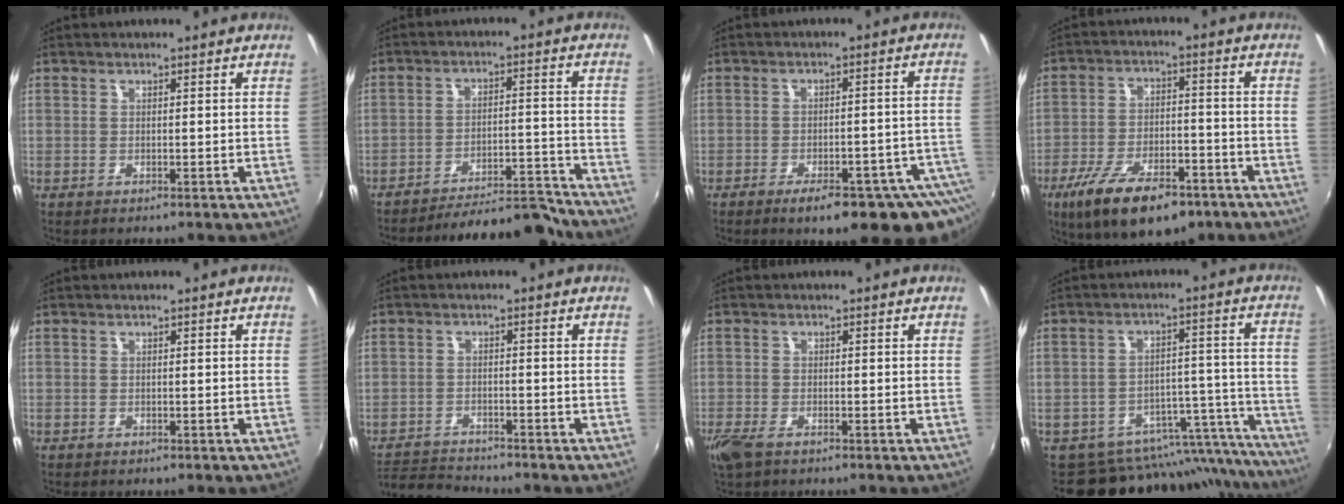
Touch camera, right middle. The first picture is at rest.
{"total": 14.3, "force": [-13.6, 2.0, 3.7], "torque": [-0.065, 0.031, -0.181]}
{"total": 16.6, "force": [-12.0, 4.8, 10.4], "torque": [-0.125, -0.028, -0.147]}
{"total": 16.6, "force": [-10.6, 6.7, 10.9], "torque": [-0.212, -0.026, -0.167]}
{"total": 0.8, "force": [-0.5, 0.6, 0.0], "torque": [-0.002, 0.001, -0.006]}
{"total": 5.2, "force": [-4.9, 1.7, 0.0], "torque": [-0.017, 0.016, -0.091]}
{"total": 4.2, "force": [-2.8, 1.7, 2.5], "torque": [-0.066, -0.013, -0.055]}
{"total": 18.5, "force": [-16.7, 7.1, 3.7], "torque": [-0.033, 0.057, -0.220]}